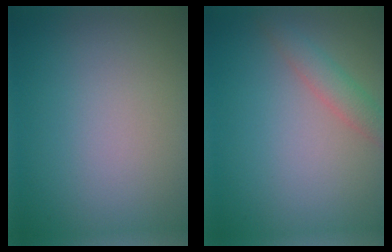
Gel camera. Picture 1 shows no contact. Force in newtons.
{"total": 2.2, "press": 2.2, "slide": 0.1}